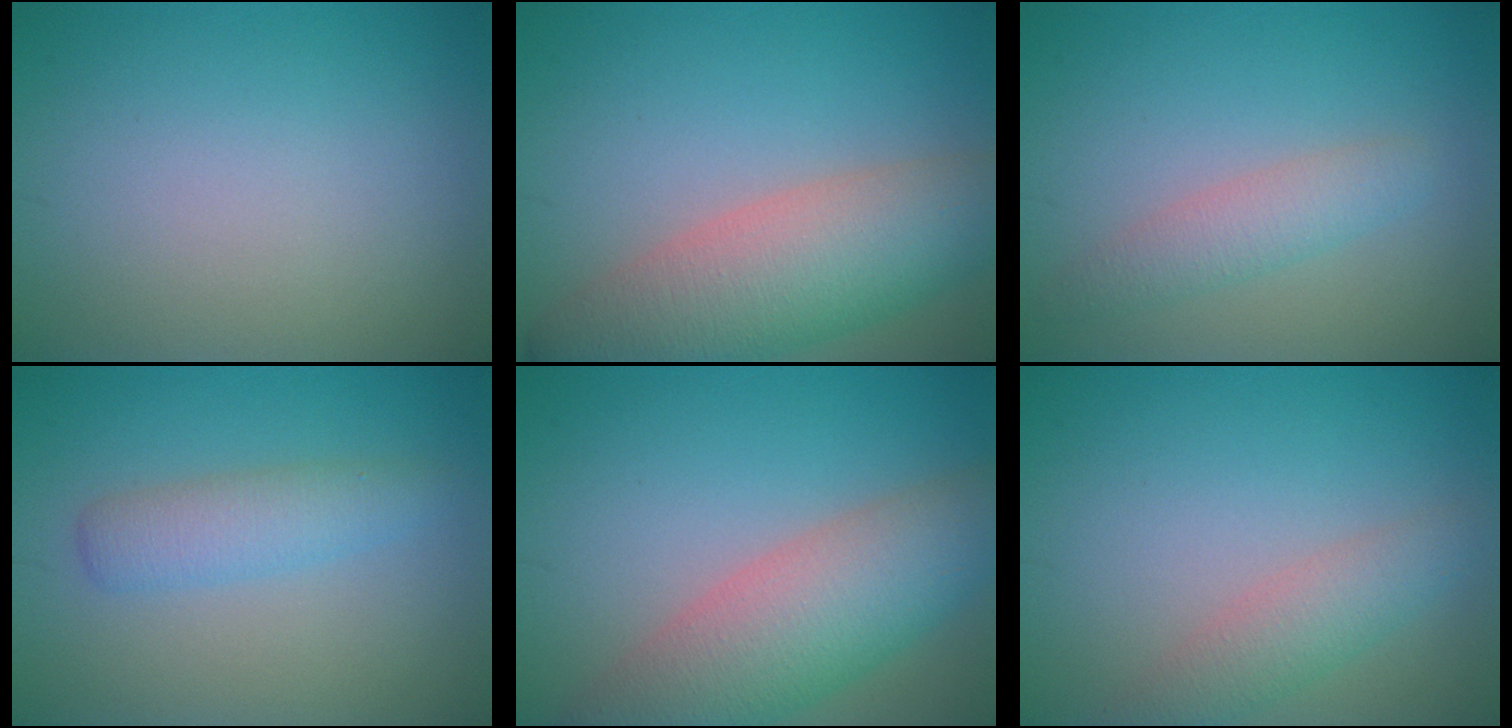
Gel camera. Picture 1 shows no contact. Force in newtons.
{"total": 8.8, "press": 8.8, "slide": 0.8}
{"total": 2.6, "press": 2.6, "slide": 0.2}
{"total": 2.9, "press": 2.9, "slide": 0.1}
{"total": 8.2, "press": 8.2, "slide": 0.4}
{"total": 3.0, "press": 3.0, "slide": 0.1}